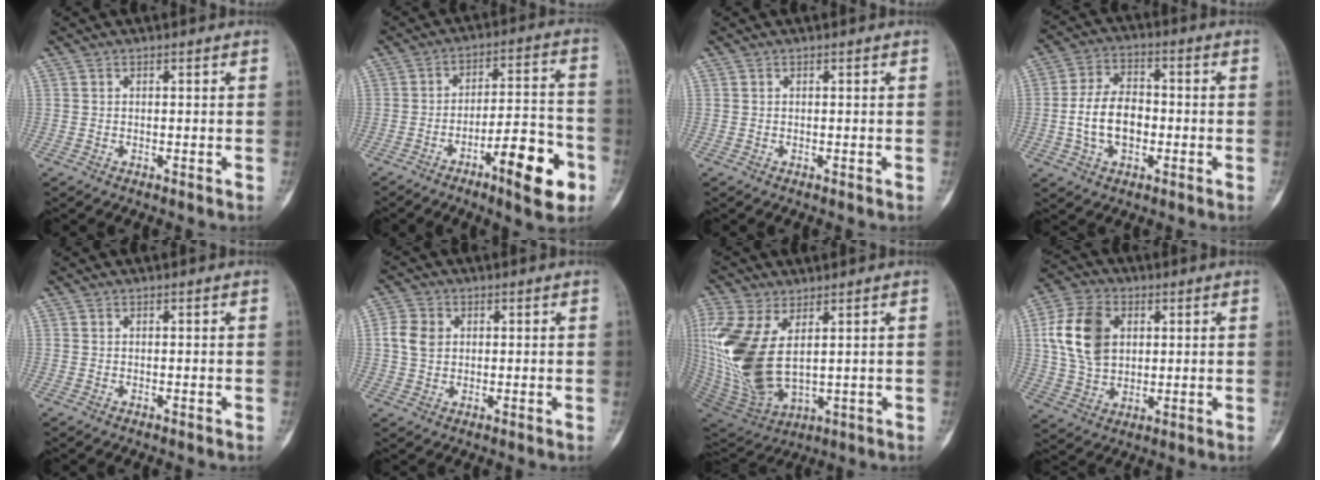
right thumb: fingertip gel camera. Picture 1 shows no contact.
{"total": 14.4, "force": [-6.9, 4.0, 12.0], "torque": [-0.164, 0.045, -0.101]}
{"total": 0.0}
{"total": 10.4, "force": [-1.6, 6.8, 7.7], "torque": [-0.128, 0.022, -0.032]}
{"total": 0.0}
{"total": 5.3, "force": [1.0, 4.2, 3.0], "torque": [-0.053, 0.004, 0.016]}
{"total": 17.5, "force": [3.3, 9.4, 14.4], "torque": [-0.326, -0.021, 0.079]}
{"total": 13.3, "force": [3.0, 9.4, 8.9], "torque": [-0.157, 0.003, 0.057]}